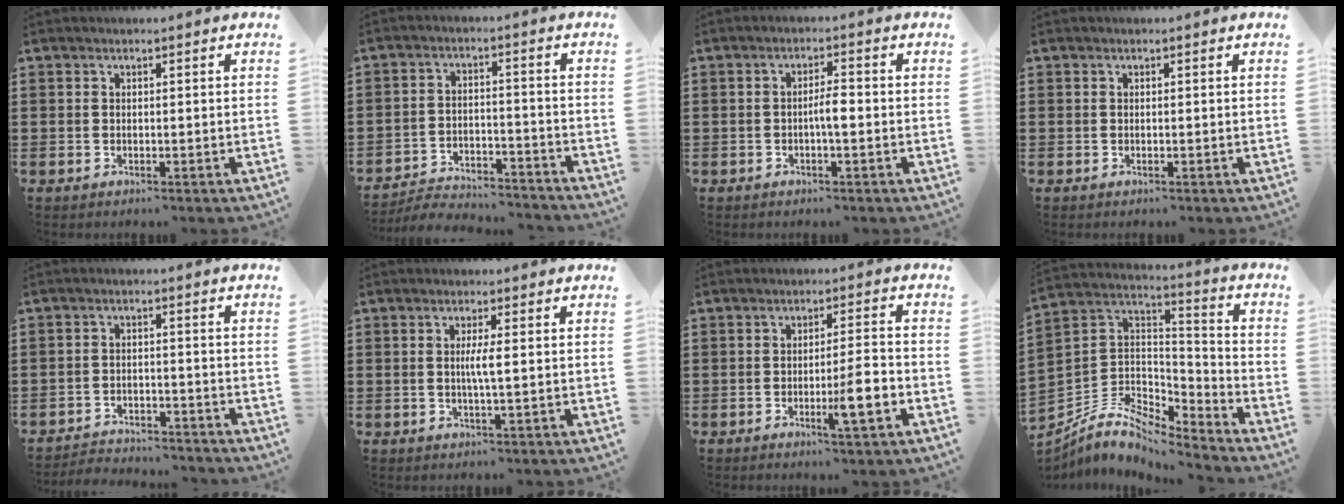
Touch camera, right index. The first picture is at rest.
{"total": 4.8, "force": [-4.7, 0.7, 0.7], "torque": [-0.022, 0.004, -0.099]}
{"total": 3.0, "force": [-0.6, 0.6, 2.9], "torque": [-0.059, 0.000, -0.015]}
{"total": 0.0}
{"total": 3.5, "force": [-3.4, 0.4, 0.0], "torque": [-0.007, 0.003, -0.075]}
{"total": 2.9, "force": [0.1, -0.1, 2.9], "torque": [-0.054, -0.007, -0.001]}
{"total": 6.5, "force": [-2.3, 0.7, 6.0], "torque": [-0.094, -0.004, -0.038]}
{"total": 7.1, "force": [-5.5, 3.2, 3.0], "torque": [-0.079, -0.002, -0.112]}